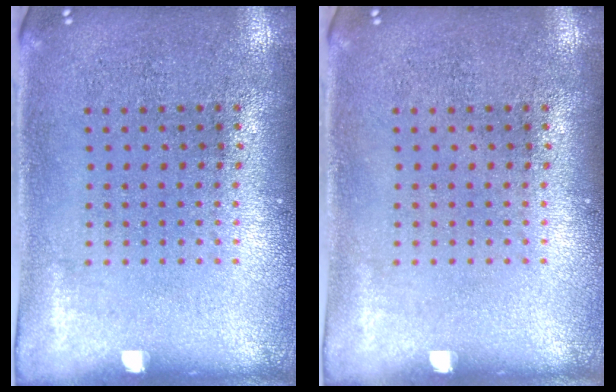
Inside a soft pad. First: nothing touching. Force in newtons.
{"total": 0.0}